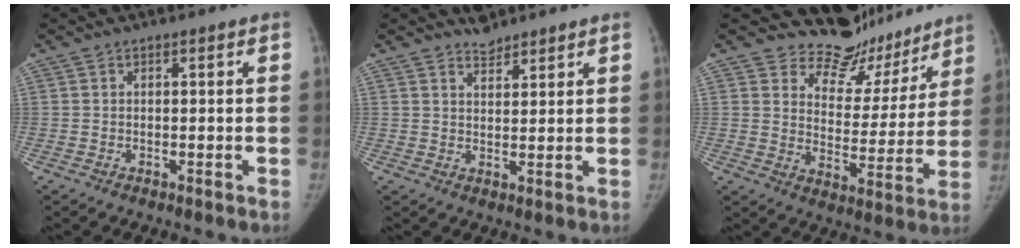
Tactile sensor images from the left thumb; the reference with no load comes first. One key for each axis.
{"total": 3.4, "fx": 3.1, "fy": 1.2, "fz": 0.6, "tx": 0.005, "ty": -0.022, "tz": 0.050}
{"total": 14.8, "fx": 13.4, "fy": 6.2, "fz": 1.3, "tx": 0.040, "ty": -0.112, "tz": 0.181}